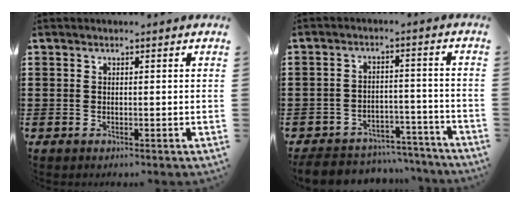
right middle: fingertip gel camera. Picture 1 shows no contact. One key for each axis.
{"total": 6.1, "fx": -5.9, "fy": 1.3, "fz": 0.8, "tx": -0.013, "ty": 0.017, "tz": -0.117}